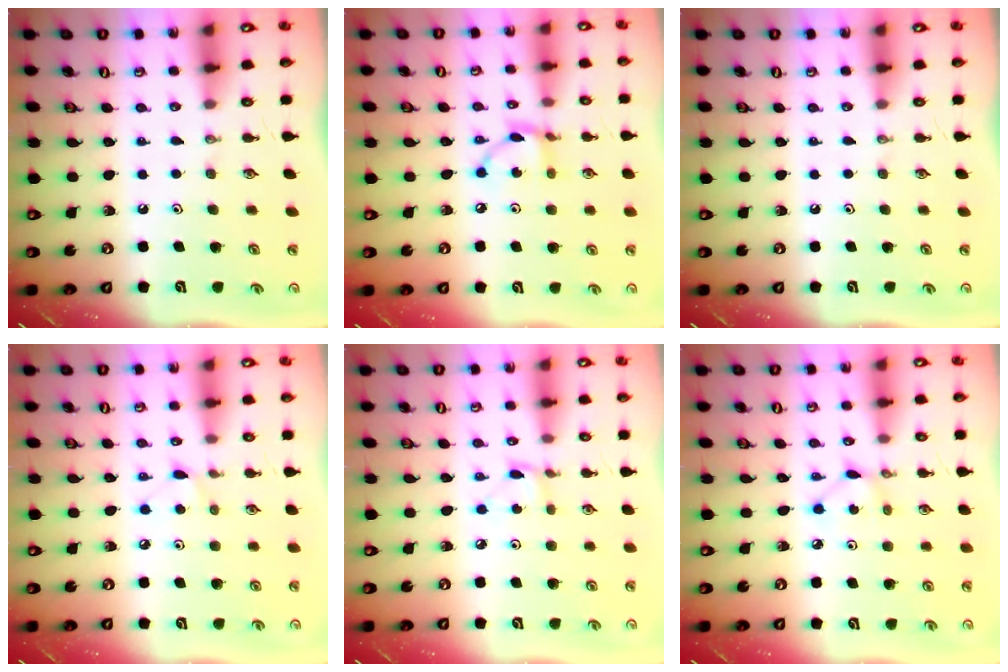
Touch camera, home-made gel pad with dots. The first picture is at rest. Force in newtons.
{"total": 7.1, "press": 7.1, "slide": 0.3}
{"total": 0.0}
{"total": 5.1, "press": 5.0, "slide": 0.7}
{"total": 2.0, "press": 2.0, "slide": 0.2}
{"total": 2.4, "press": 2.4, "slide": 0.1}